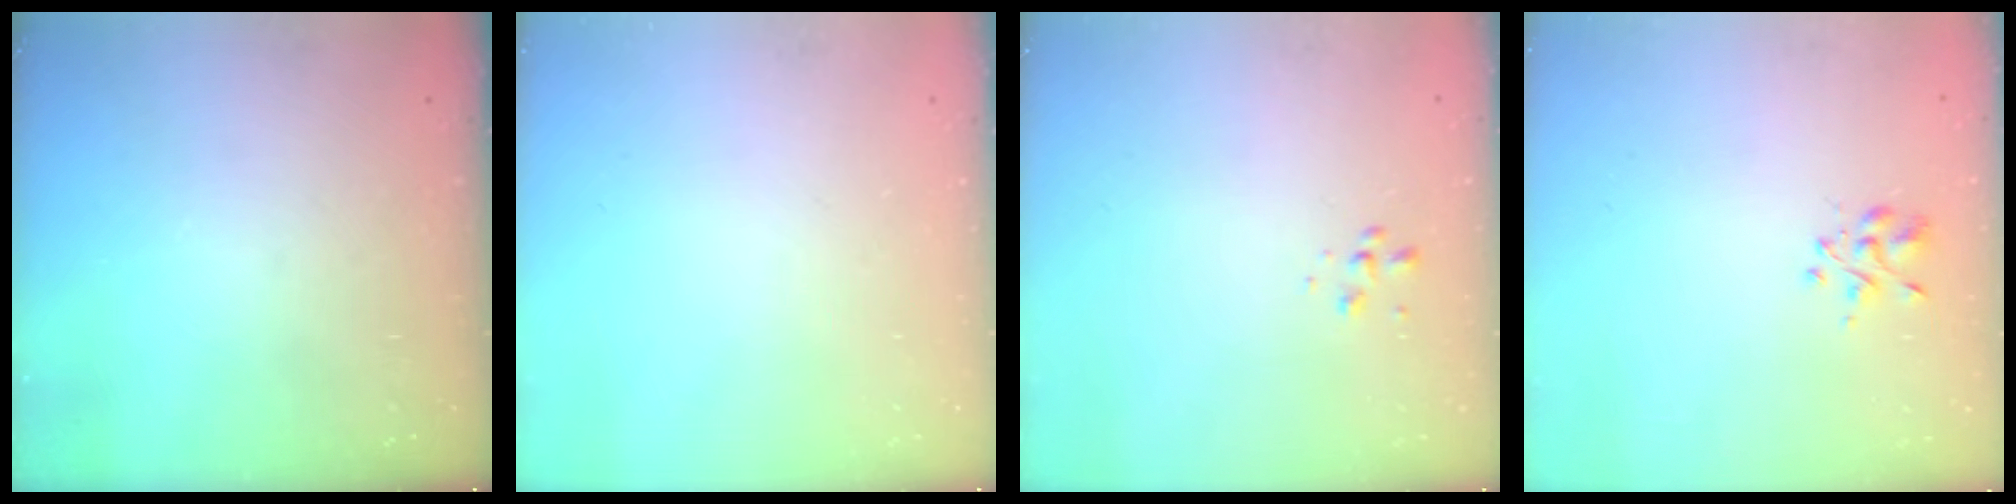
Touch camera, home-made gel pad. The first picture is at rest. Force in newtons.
{"total": 0.0}
{"total": 1.4, "press": 1.3, "slide": 0.4}
{"total": 2.4, "press": 2.2, "slide": 1.0}